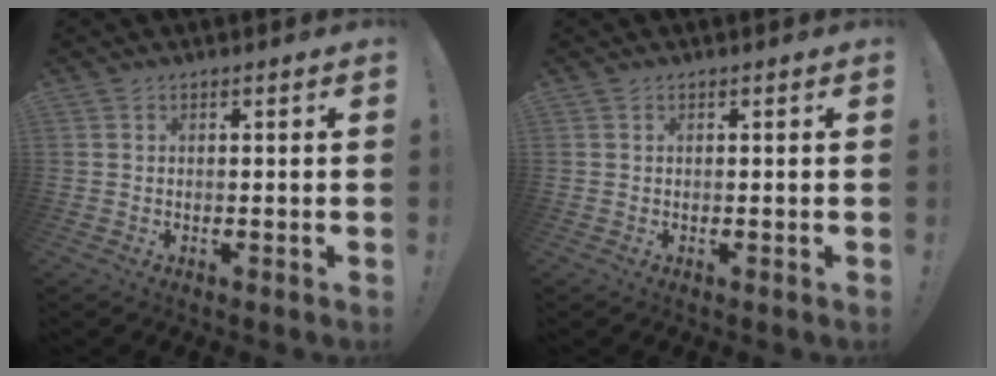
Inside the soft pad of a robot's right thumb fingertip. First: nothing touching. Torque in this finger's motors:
{"motor_torque": [0.00, 0.04, -0.08, 0.06, 0.04]}